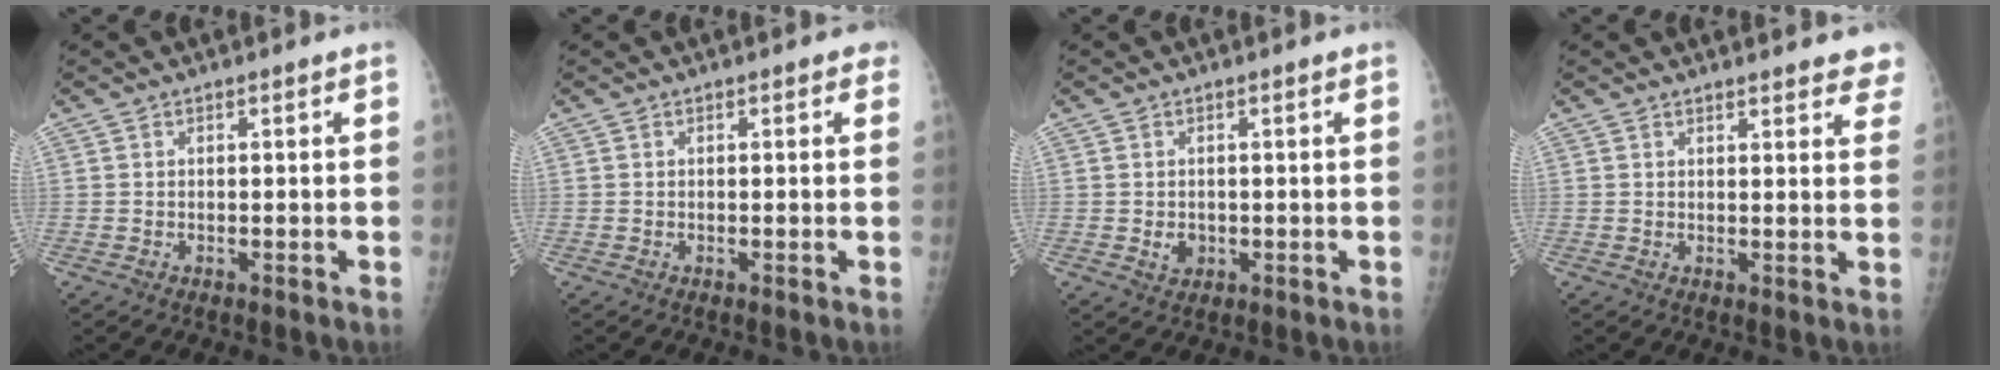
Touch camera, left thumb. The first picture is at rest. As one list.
[{"total": 0.7, "force": [0.3, 0.5, 0.4], "torque": [0.006, 0.001, -0.003]}, {"total": 2.2, "force": [-0.2, 1.9, 1.1], "torque": [-0.010, -0.001, 0.005]}, {"total": 7.6, "force": [6.7, 2.1, 2.9], "torque": [0.001, -0.023, 0.062]}]